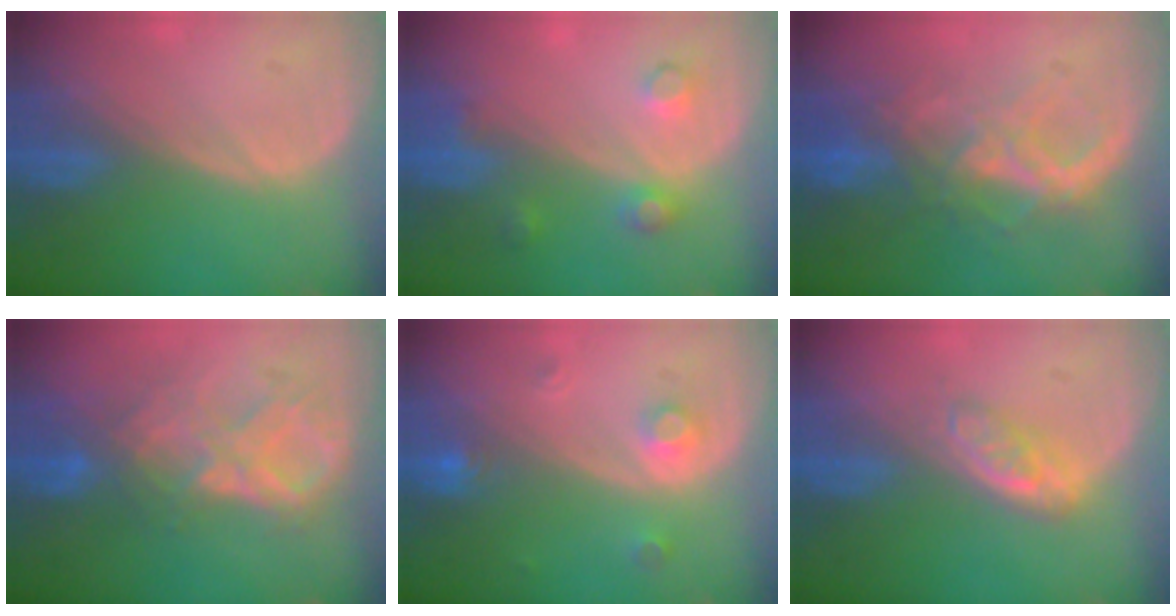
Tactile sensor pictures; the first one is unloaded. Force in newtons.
{"total": 3.5, "press": 3.5, "slide": 0.2}
{"total": 8.4, "press": 7.6, "slide": 3.7}
{"total": 8.8, "press": 7.7, "slide": 4.4}
{"total": 3.1, "press": 2.9, "slide": 1.2}
{"total": 3.8, "press": 3.8, "slide": 0.2}